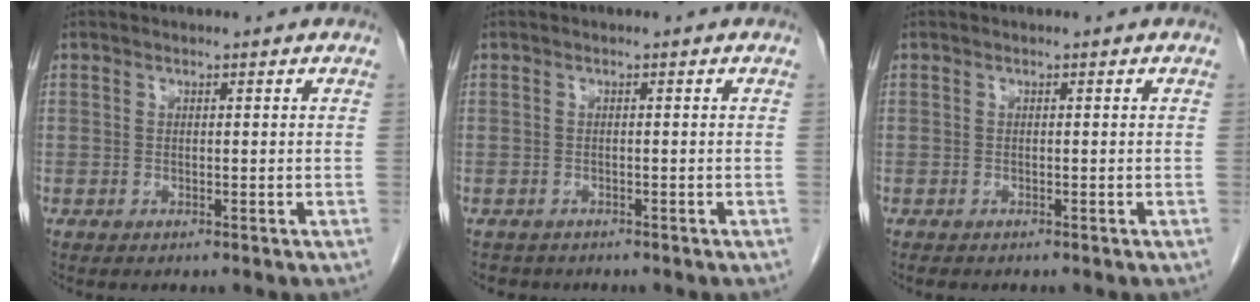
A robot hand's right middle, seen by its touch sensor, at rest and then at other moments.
{"total": 2.0, "force": [-1.7, 1.1, 0.0], "torque": [-0.005, 0.001, -0.026]}
{"total": 0.5, "force": [-0.5, 0.2, 0.2], "torque": [-0.006, 0.000, -0.008]}